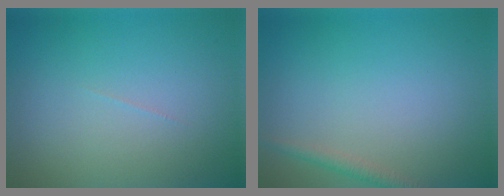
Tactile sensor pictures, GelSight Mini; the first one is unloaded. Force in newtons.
{"total": 1.4, "press": 1.4, "slide": 0.0}